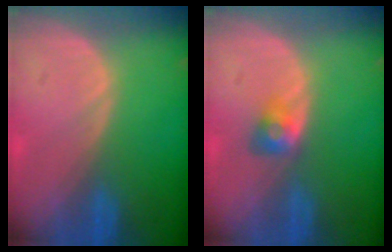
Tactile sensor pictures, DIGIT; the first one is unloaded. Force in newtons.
{"total": 2.9, "press": 2.5, "slide": 1.6}